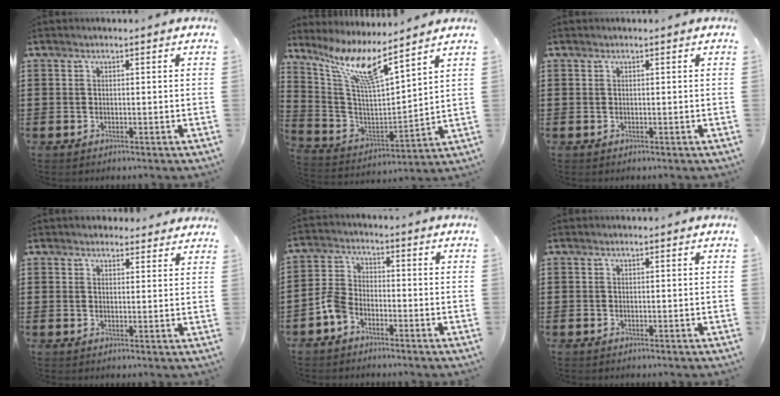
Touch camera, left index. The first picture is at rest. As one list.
[{"total": 10.1, "force": [7.1, 1.3, 7.0], "torque": [-0.159, -0.036, 0.122]}, {"total": 0.0}, {"total": 2.5, "force": [2.3, 0.9, 0.1], "torque": [-0.001, -0.004, 0.043]}, {"total": 4.5, "force": [-3.1, 2.5, 2.1], "torque": [-0.066, 0.003, -0.066]}, {"total": 0.0}]